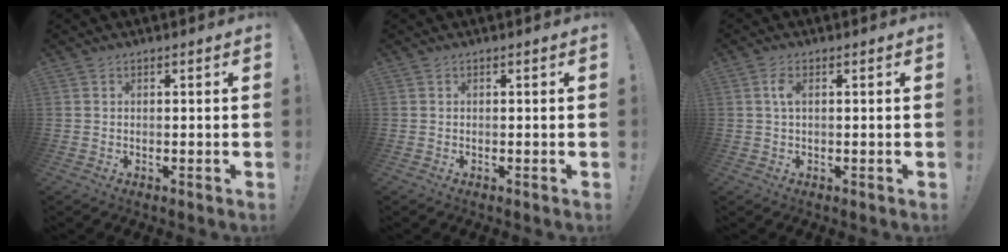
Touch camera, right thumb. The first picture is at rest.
{"total": 0.0}
{"total": 3.0, "force": [0.5, 1.4, 2.6], "torque": [-0.048, 0.004, 0.006]}